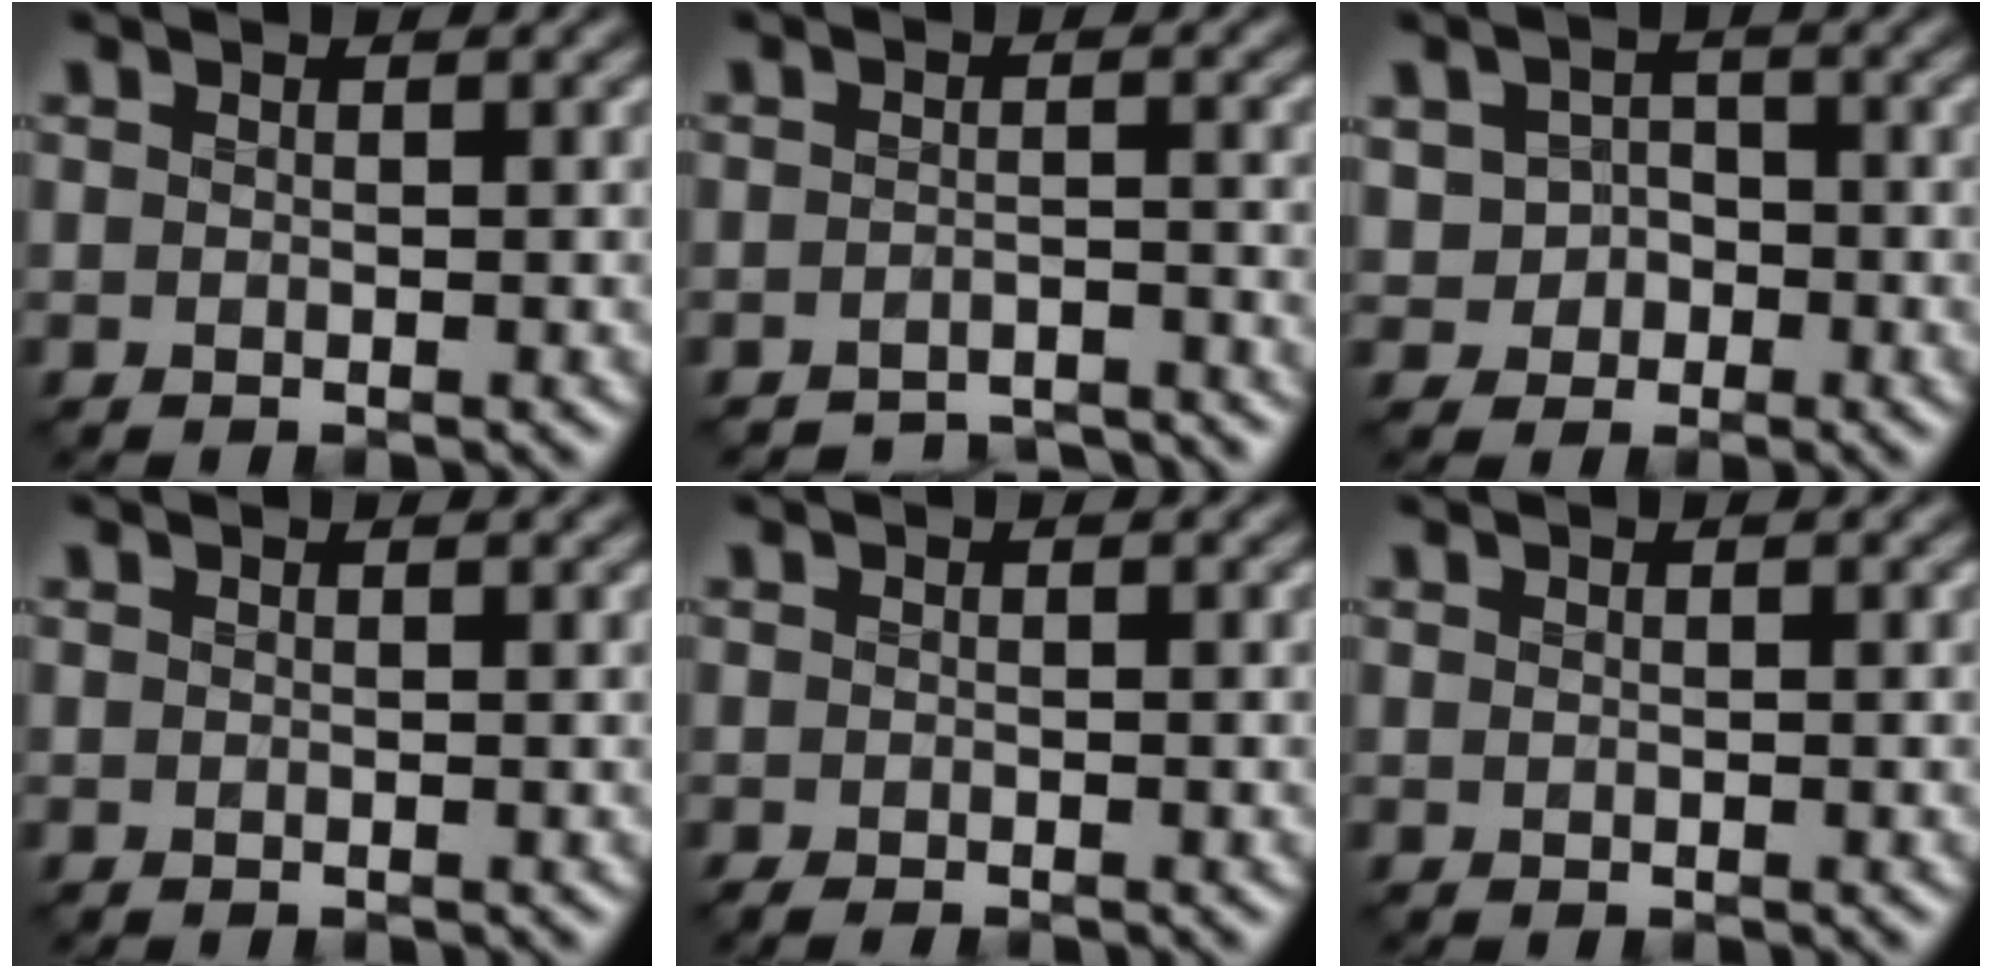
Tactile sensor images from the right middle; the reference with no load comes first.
{"total": 4.0, "force": [-4.0, 0.5, 0.1], "torque": [0.003, -0.007, -0.062]}
{"total": 3.1, "force": [-0.8, 2.7, 1.3], "torque": [-0.016, -0.003, -0.016]}
{"total": 0.6, "force": [0.6, 0.0, 0.1], "torque": [-0.004, -0.003, 0.006]}
{"total": 0.6, "force": [-0.6, 0.0, 0.0], "torque": [-0.002, -0.004, -0.014]}
{"total": 0.0}